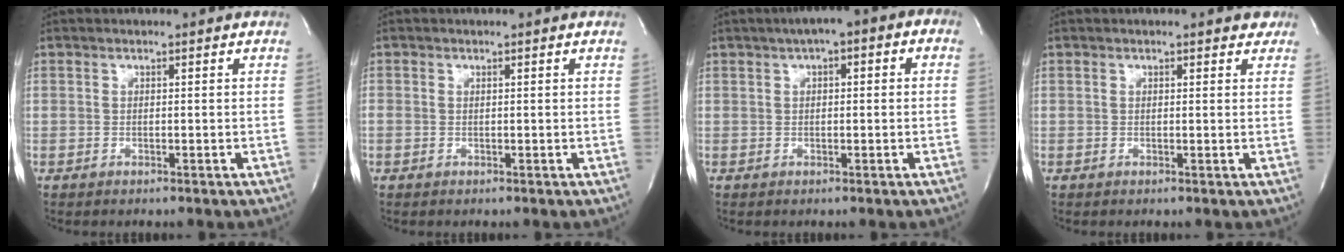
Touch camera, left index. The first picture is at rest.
{"total": 0.0}
{"total": 5.7, "force": [2.0, 1.9, 4.9], "torque": [-0.069, 0.031, 0.020]}
{"total": 1.8, "force": [1.4, 0.8, 0.8], "torque": [-0.008, 0.005, 0.011]}